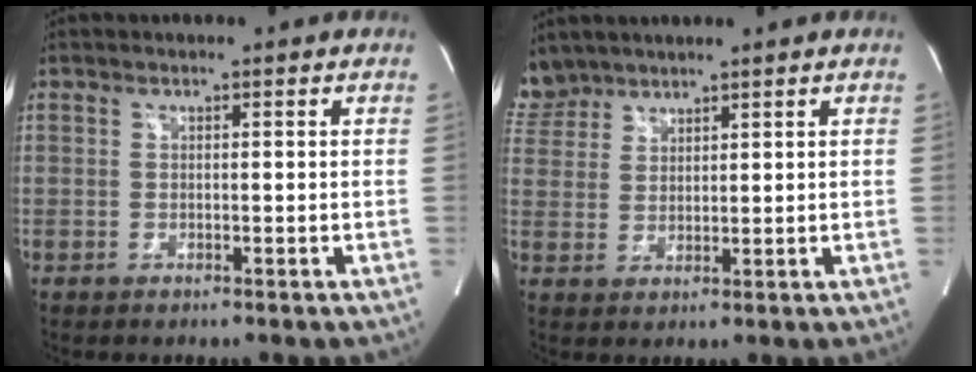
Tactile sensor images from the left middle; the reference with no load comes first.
{"total": 5.1, "force": [4.6, 2.1, -0.1], "torque": [0.001, 0.012, 0.100]}